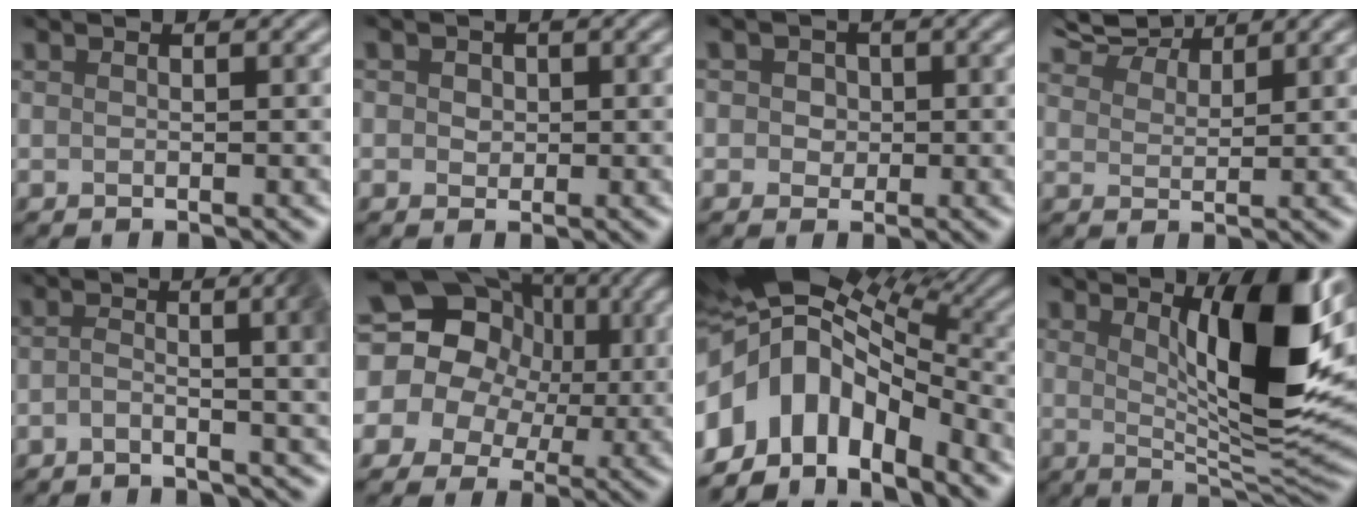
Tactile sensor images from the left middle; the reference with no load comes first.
{"total": 0.7, "force": [-0.4, 0.4, -0.4], "torque": [-0.006, -0.003, 0.008]}
{"total": 1.3, "force": [-0.1, 1.3, 0.0], "torque": [0.008, 0.012, -0.002]}
{"total": 4.7, "force": [4.6, 0.4, 0.6], "torque": [-0.037, 0.006, 0.096]}
{"total": 6.1, "force": [-1.1, 1.8, 5.7], "torque": [-0.079, -0.003, -0.010]}
{"total": 16.4, "force": [4.4, 13.8, 7.7], "torque": [-0.161, 0.027, 0.060]}
{"total": 13.4, "force": [-4.0, 8.1, 9.8], "torque": [-0.203, 0.000, -0.054]}
{"total": 9.5, "force": [2.3, 1.7, 9.0], "torque": [-0.146, -0.013, 0.063]}